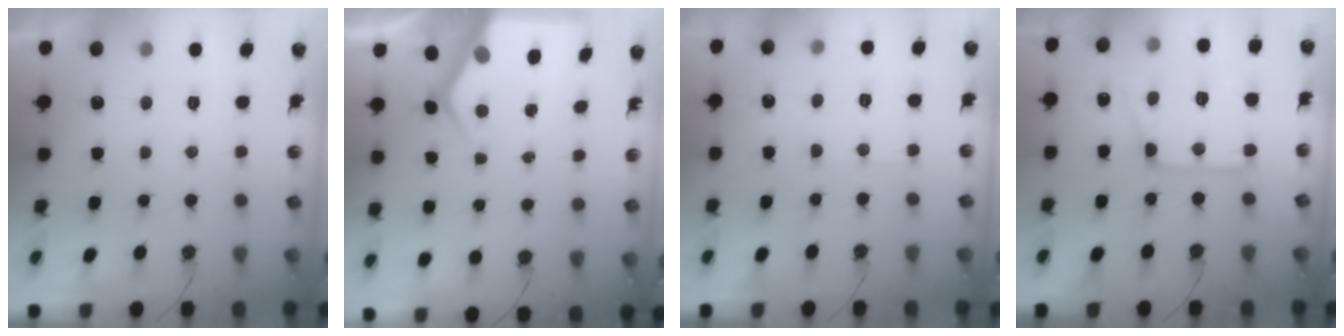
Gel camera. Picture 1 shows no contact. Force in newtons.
{"total": 6.0, "press": 6.0, "slide": 0.3}
{"total": 5.2, "press": 5.1, "slide": 0.8}
{"total": 13.9, "press": 13.9, "slide": 0.9}